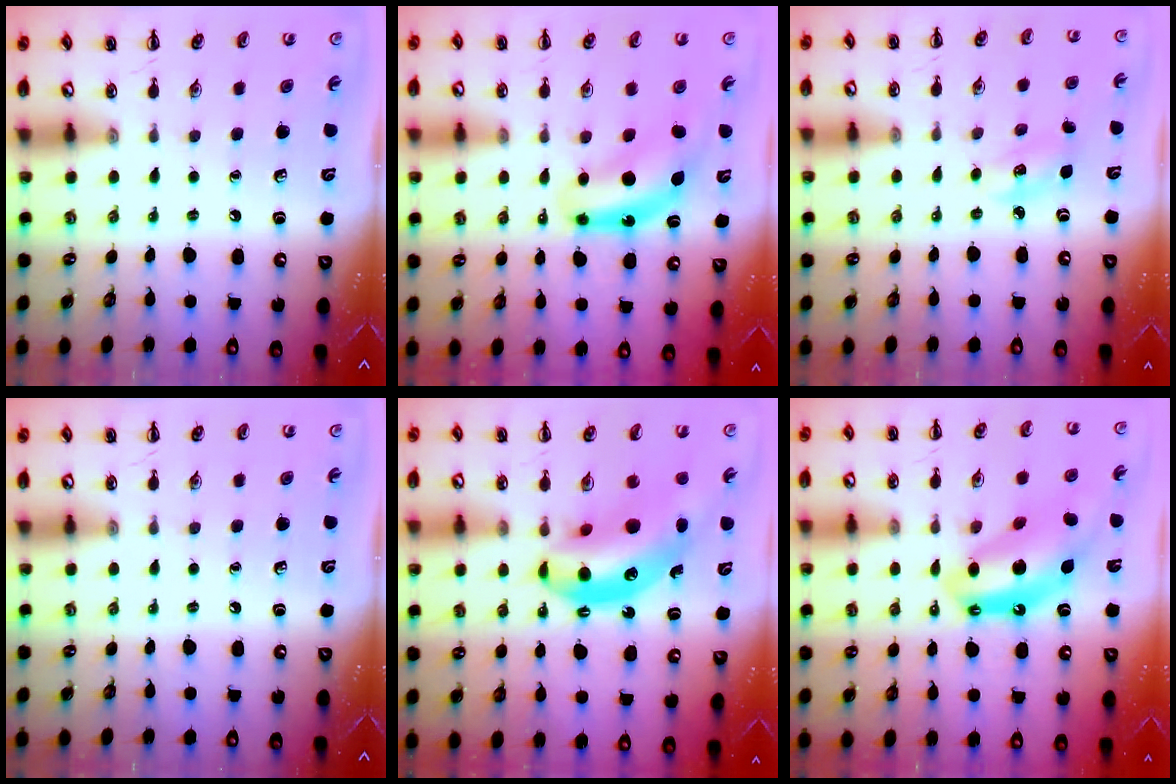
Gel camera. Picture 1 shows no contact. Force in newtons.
{"total": 7.7, "press": 7.6, "slide": 0.8}
{"total": 4.4, "press": 4.2, "slide": 1.2}
{"total": 0.0}
{"total": 12.3, "press": 12.0, "slide": 2.8}
{"total": 12.5, "press": 12.0, "slide": 3.5}